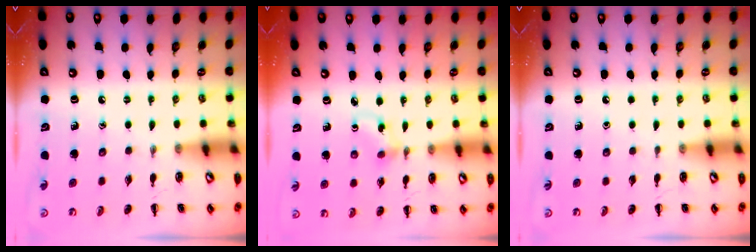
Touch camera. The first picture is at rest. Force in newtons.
{"total": 3.3, "press": 3.0, "slide": 1.2}
{"total": 0.0}